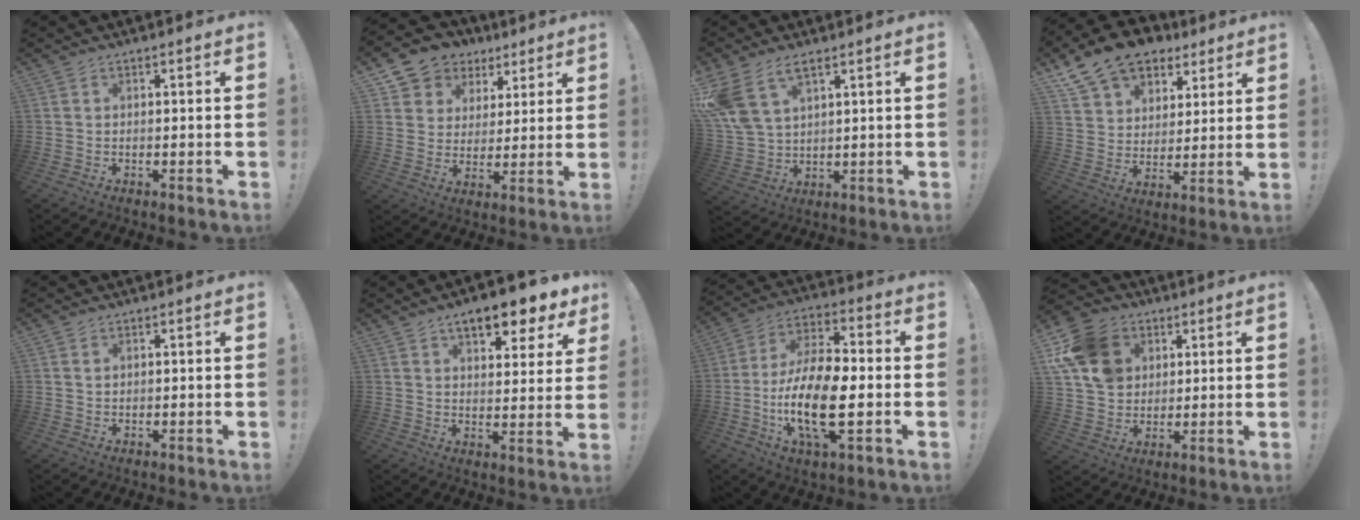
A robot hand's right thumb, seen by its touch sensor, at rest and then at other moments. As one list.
[{"total": 8.5, "force": [4.6, 7.0, 1.4], "torque": [-0.029, -0.037, 0.095]}, {"total": 10.1, "force": [6.3, 5.3, 5.7], "torque": [-0.132, -0.024, 0.126]}, {"total": 14.9, "force": [10.6, 9.3, 4.8], "torque": [-0.092, -0.069, 0.202]}, {"total": 1.2, "force": [0.8, 0.6, 0.6], "torque": [-0.004, -0.004, 0.014]}, {"total": 10.5, "force": [7.0, 3.6, 6.9], "torque": [-0.093, -0.044, 0.117]}, {"total": 19.6, "force": [-4.7, 8.3, 17.1], "torque": [-0.344, 0.010, -0.077]}, {"total": 16.9, "force": [6.3, 13.3, 8.4], "torque": [-0.152, -0.023, 0.124]}]